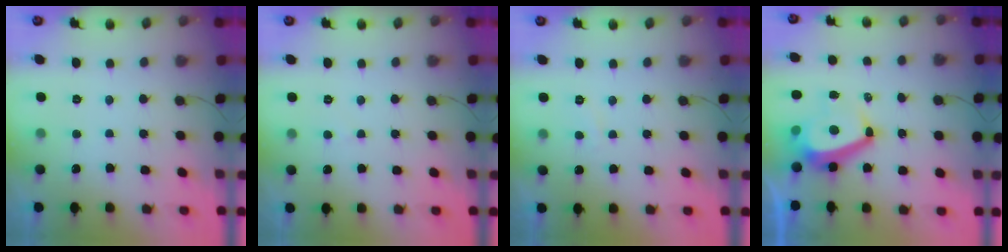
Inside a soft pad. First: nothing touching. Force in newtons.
{"total": 2.5, "press": 2.5, "slide": 0.2}
{"total": 1.5, "press": 1.4, "slide": 0.6}
{"total": 10.1, "press": 9.7, "slide": 3.0}